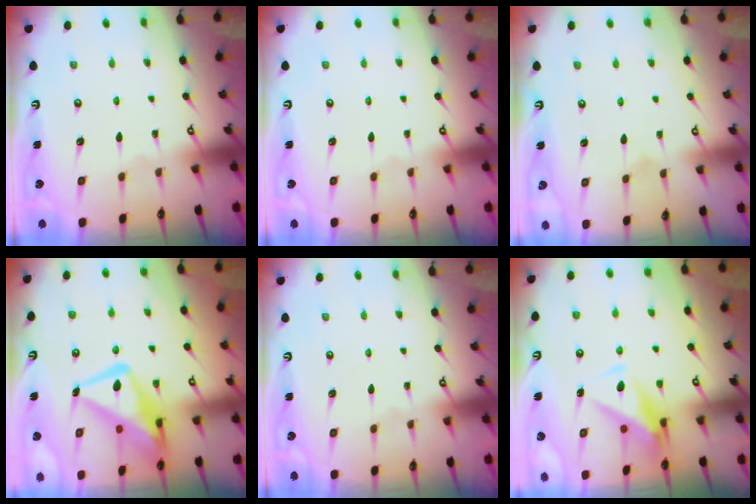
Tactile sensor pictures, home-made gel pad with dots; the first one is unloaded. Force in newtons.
{"total": 0.0}
{"total": 5.3, "press": 5.3, "slide": 0.3}
{"total": 15.2, "press": 15.1, "slide": 1.6}
{"total": 0.0}
{"total": 7.3, "press": 7.2, "slide": 1.1}